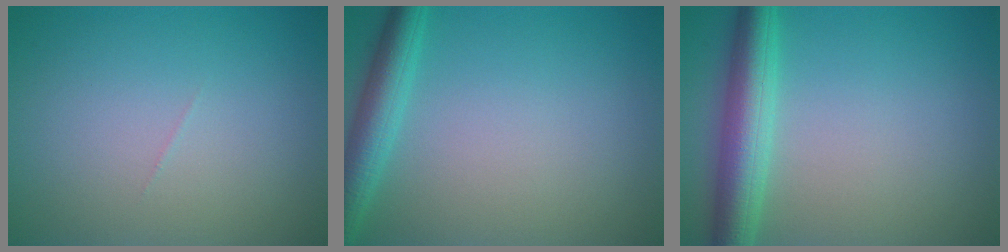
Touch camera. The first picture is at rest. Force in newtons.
{"total": 3.6, "press": 3.6, "slide": 0.2}
{"total": 5.2, "press": 5.2, "slide": 0.2}